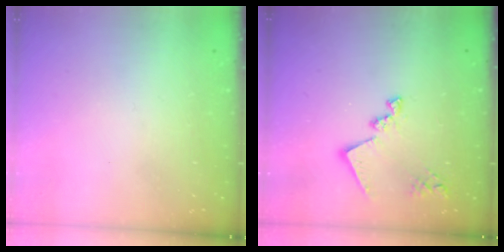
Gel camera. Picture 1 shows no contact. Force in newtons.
{"total": 13.6, "press": 13.6, "slide": 1.0}